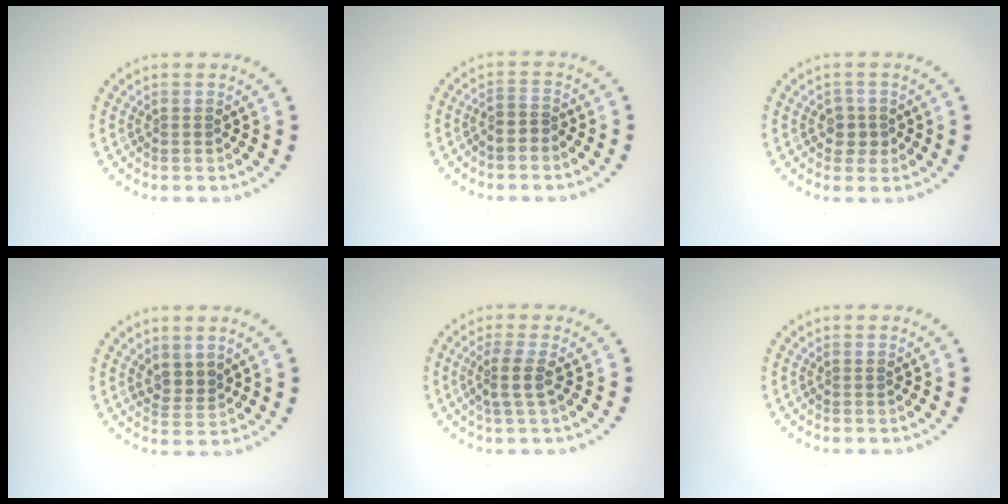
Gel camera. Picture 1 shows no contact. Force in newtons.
{"total": 1.1, "press": 0.9, "slide": 0.7}
{"total": 1.7, "press": 1.5, "slide": 0.7}
{"total": 1.9, "press": 1.5, "slide": 1.3}
{"total": 2.1, "press": 1.6, "slide": 1.4}
{"total": 0.0}